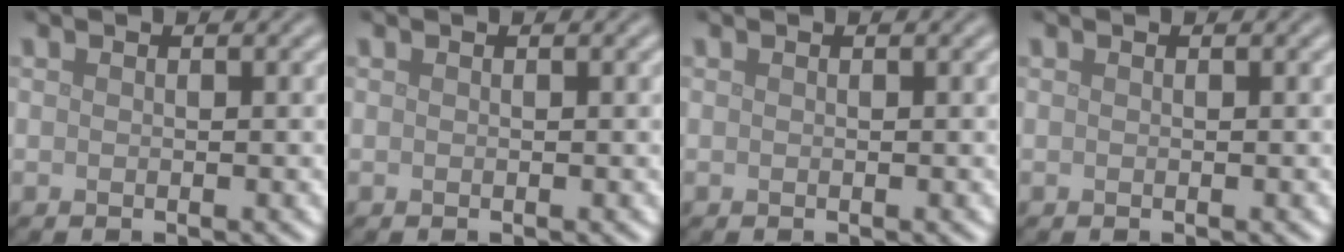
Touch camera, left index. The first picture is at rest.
{"total": 0.0}
{"total": 0.0}
{"total": 0.0}